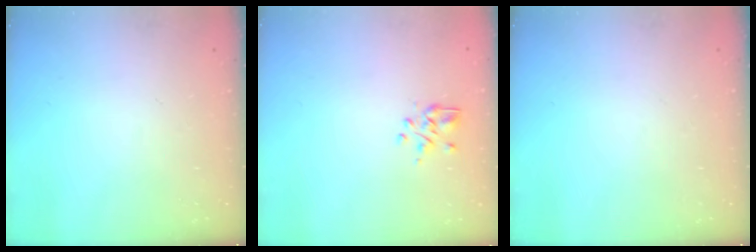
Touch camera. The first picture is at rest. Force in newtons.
{"total": 2.9, "press": 2.7, "slide": 1.1}
{"total": 0.0}